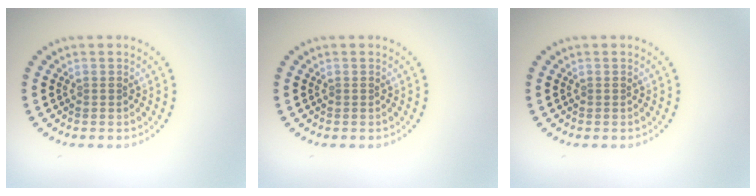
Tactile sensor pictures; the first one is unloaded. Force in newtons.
{"total": 0.0}
{"total": 0.0}